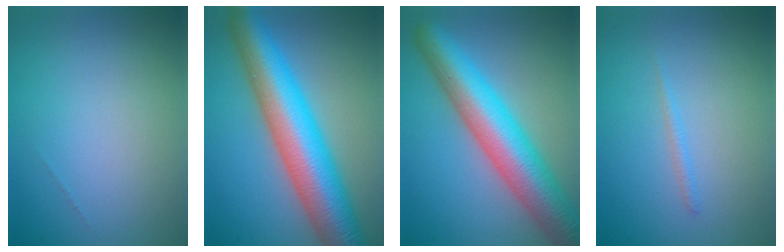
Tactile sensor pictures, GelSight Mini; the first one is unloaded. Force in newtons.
{"total": 11.0, "press": 11.0, "slide": 0.1}
{"total": 9.7, "press": 9.7, "slide": 0.3}
{"total": 0.7, "press": 0.7, "slide": 0.1}